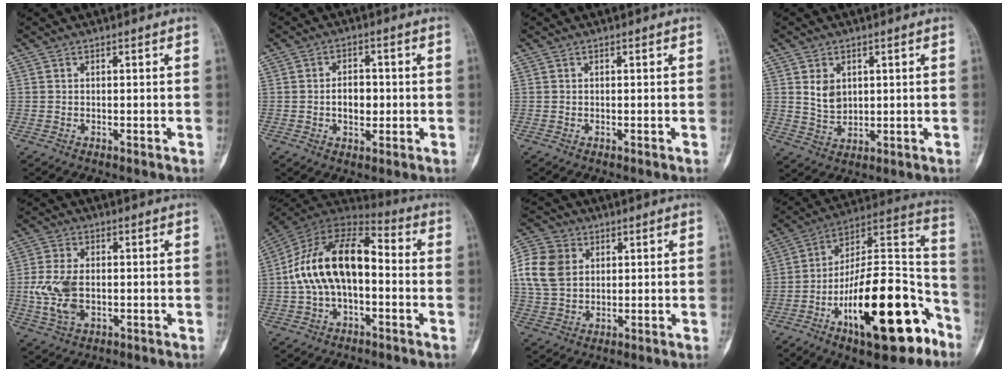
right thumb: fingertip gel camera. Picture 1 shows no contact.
{"total": 5.3, "force": [-0.4, 3.6, 3.9], "torque": [-0.043, 0.007, -0.005]}
{"total": 0.0}
{"total": 5.0, "force": [1.6, 3.8, 2.9], "torque": [-0.034, -0.016, 0.039]}
{"total": 8.4, "force": [-0.7, 5.1, 6.7], "torque": [-0.144, 0.001, -0.009]}
{"total": 18.1, "force": [-1.0, 10.6, 14.7], "torque": [-0.251, 0.051, -0.026]}
{"total": 10.9, "force": [2.5, 8.6, 6.2], "torque": [-0.115, 0.004, 0.046]}
{"total": 27.8, "force": [-12.9, 10.7, 22.2], "torque": [-0.311, 0.086, -0.197]}